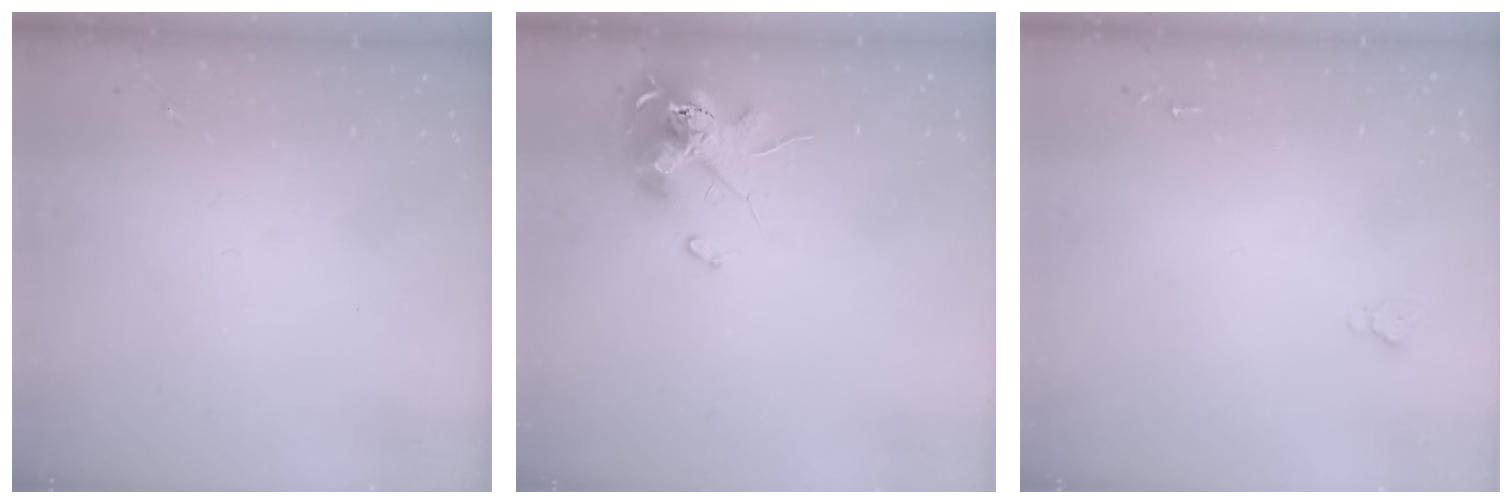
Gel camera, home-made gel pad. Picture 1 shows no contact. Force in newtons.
{"total": 12.4, "press": 12.3, "slide": 1.1}
{"total": 2.6, "press": 2.5, "slide": 0.3}